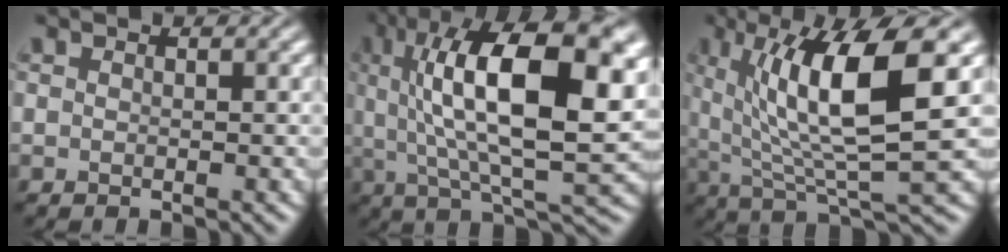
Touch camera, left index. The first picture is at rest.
{"total": 14.9, "force": [3.9, 5.1, 13.5], "torque": [-0.219, 0.011, 0.059]}
{"total": 10.6, "force": [2.7, 2.6, 9.9], "torque": [-0.159, -0.006, 0.055]}